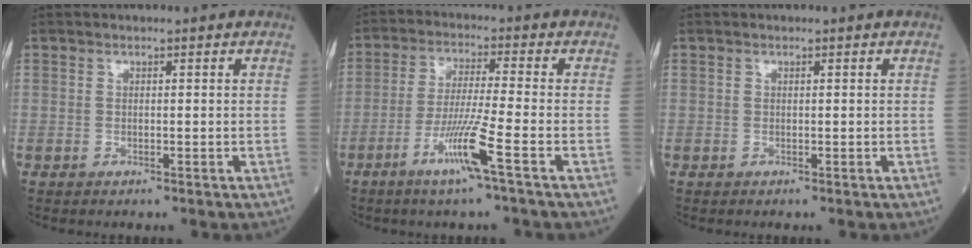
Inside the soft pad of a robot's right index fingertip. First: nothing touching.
{"total": 8.3, "force": [-4.0, -1.2, 7.2], "torque": [-0.141, -0.016, -0.082]}
{"total": 0.0}